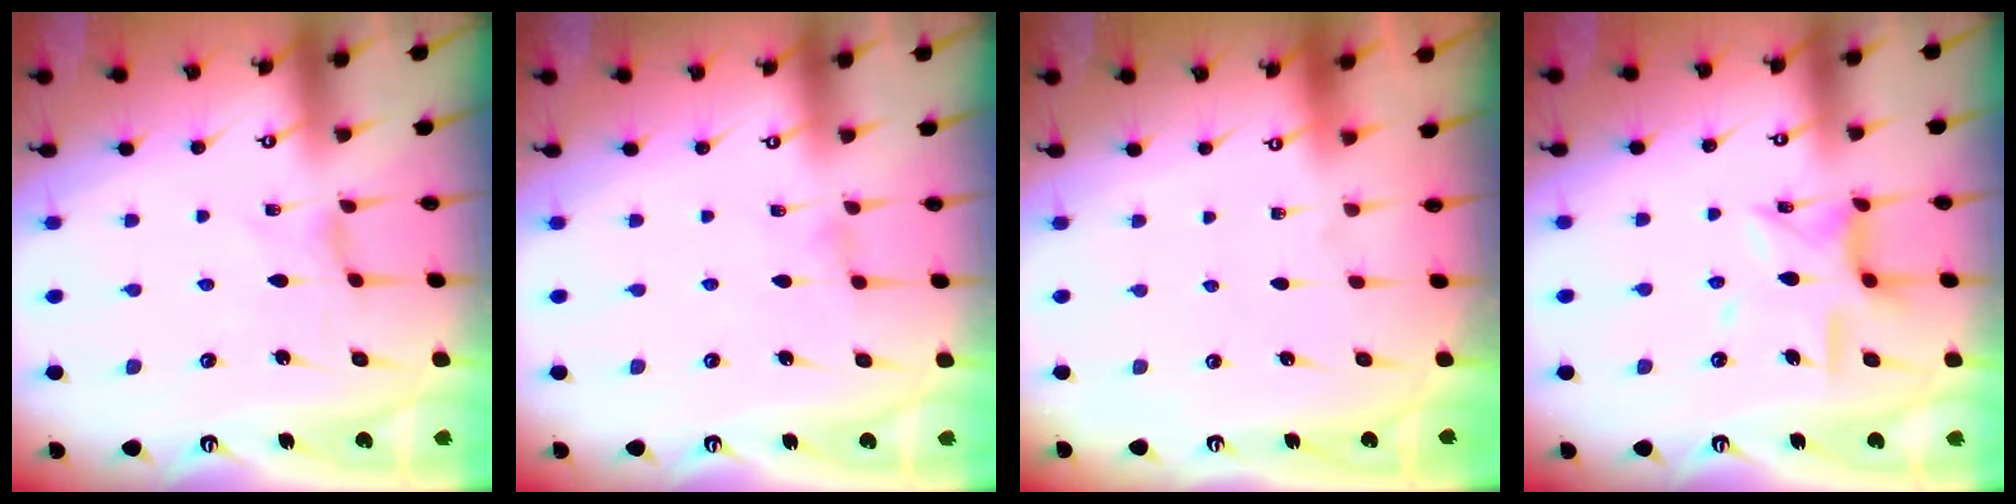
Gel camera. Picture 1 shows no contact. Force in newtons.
{"total": 0.7, "press": 0.7, "slide": 0.2}
{"total": 0.0}
{"total": 11.8, "press": 11.8, "slide": 1.1}